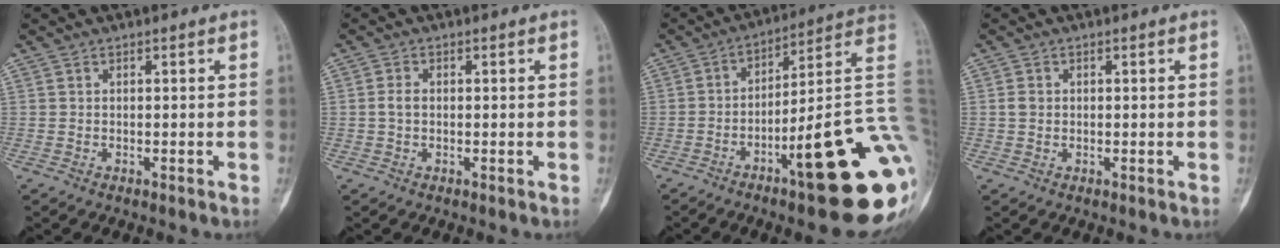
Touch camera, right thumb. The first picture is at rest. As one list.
[{"total": 2.1, "force": [-0.2, 1.5, 1.4], "torque": [-0.025, 0.005, -0.010]}, {"total": 25.3, "force": [-8.1, 4.4, 23.6], "torque": [-0.246, 0.046, -0.113]}, {"total": 1.7, "force": [0.0, 1.5, 0.8], "torque": [-0.006, 0.004, -0.002]}]